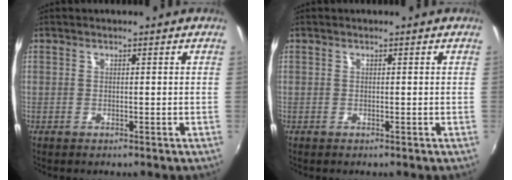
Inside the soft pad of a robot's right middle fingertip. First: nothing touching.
{"total": 0.0}